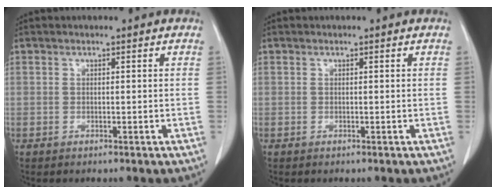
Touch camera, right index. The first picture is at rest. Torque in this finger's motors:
{"motor_torque": [0.00, 0.00, 0.00, 0.00]}